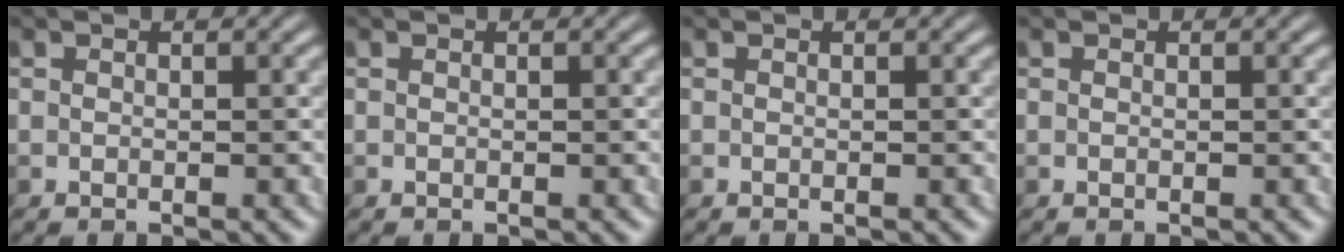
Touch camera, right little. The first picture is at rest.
{"total": 0.0}
{"total": 0.0}
{"total": 0.0}